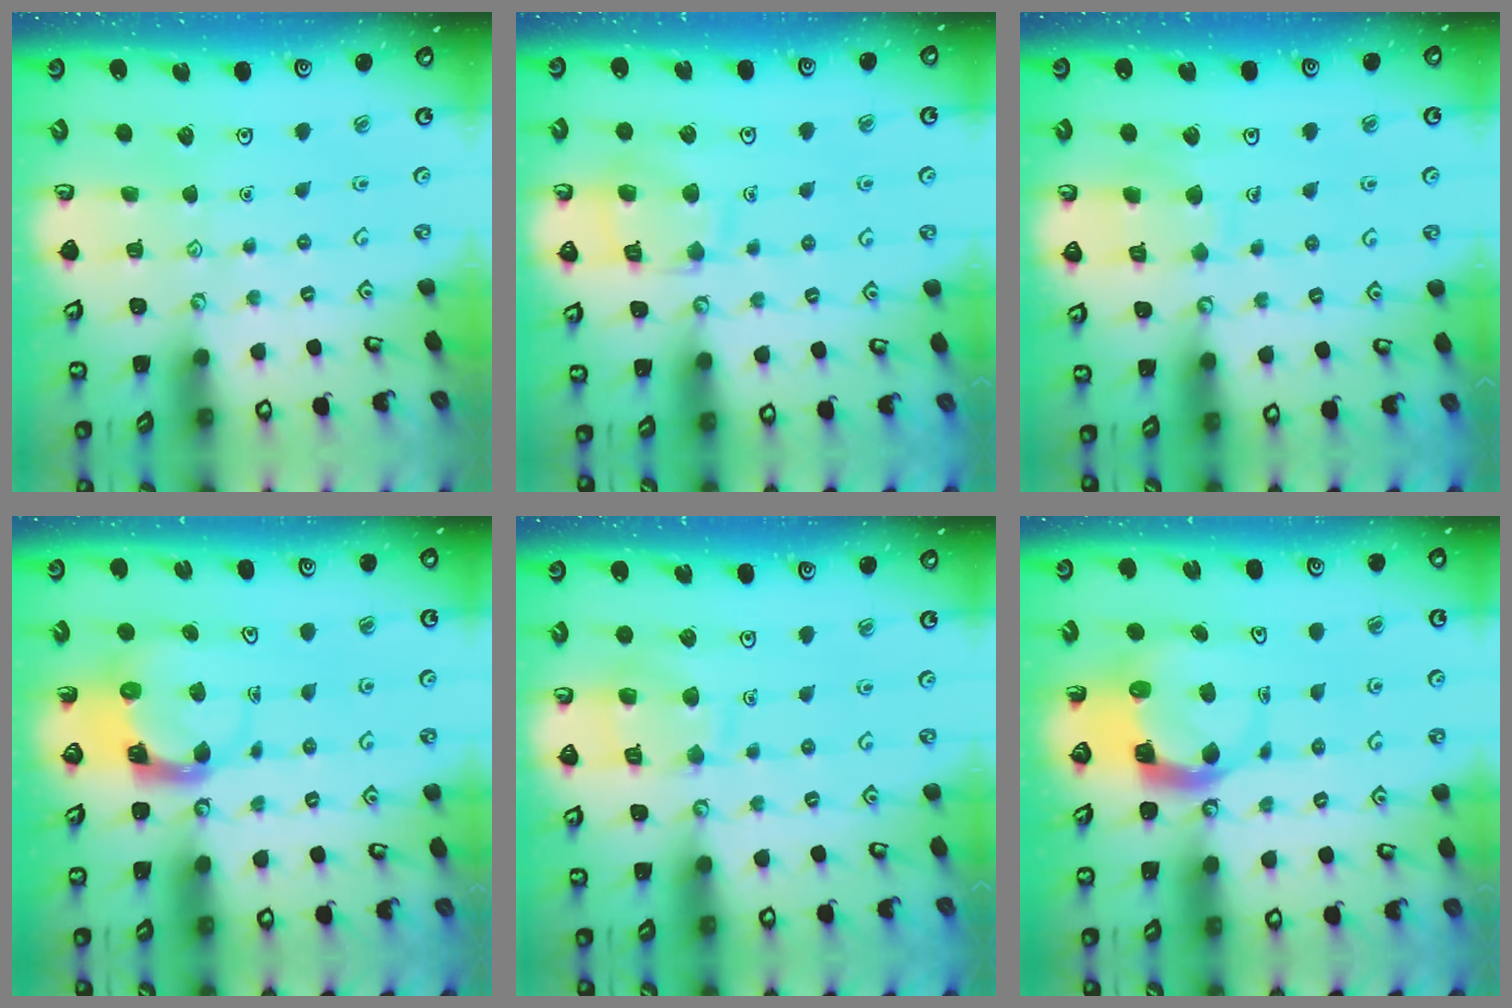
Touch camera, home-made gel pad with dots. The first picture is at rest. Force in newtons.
{"total": 11.0, "press": 11.0, "slide": 0.9}
{"total": 7.7, "press": 7.7, "slide": 0.8}
{"total": 4.0, "press": 4.0, "slide": 0.5}
{"total": 10.7, "press": 10.6, "slide": 1.1}
{"total": 5.0, "press": 4.9, "slide": 0.8}